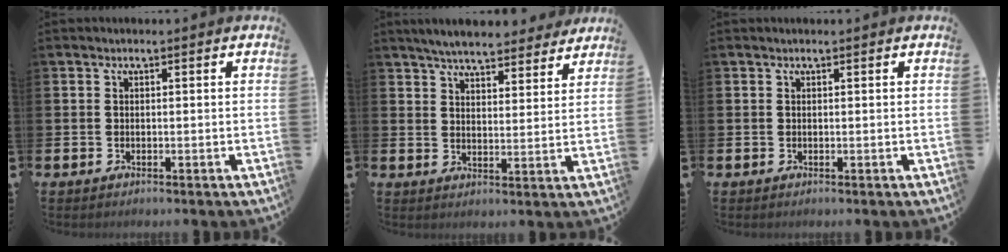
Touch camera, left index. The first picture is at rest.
{"total": 6.2, "force": [6.0, 0.9, 1.2], "torque": [-0.041, -0.031, 0.107]}
{"total": 0.0}